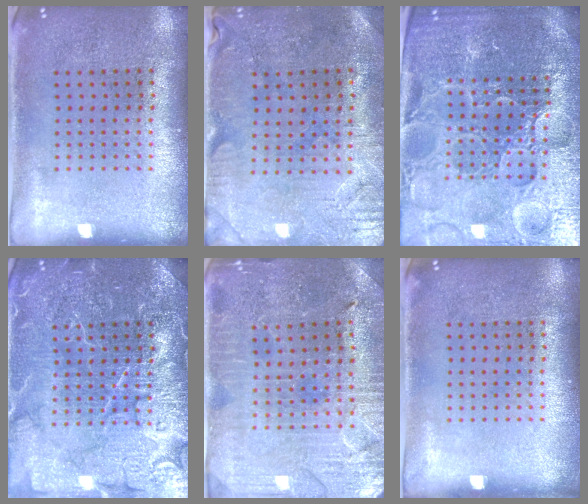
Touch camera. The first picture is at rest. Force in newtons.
{"total": 0.6, "press": 0.5, "slide": 0.3}
{"total": 5.7, "press": 5.2, "slide": 2.4}
{"total": 6.9, "press": 6.8, "slide": 0.9}
{"total": 1.8, "press": 1.8, "slide": 0.4}
{"total": 0.0}